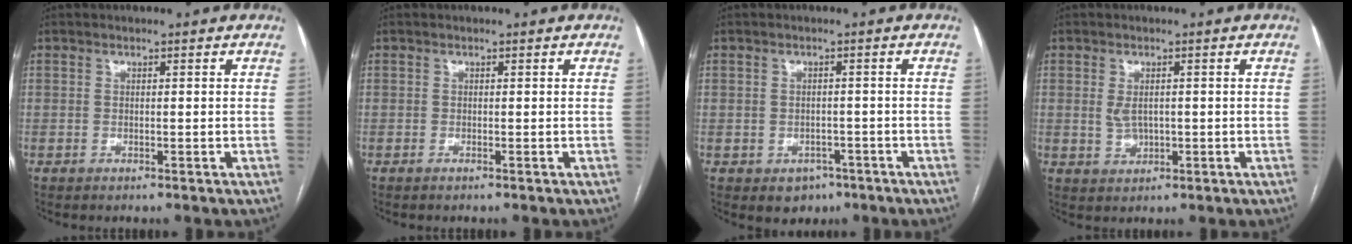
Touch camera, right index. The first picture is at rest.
{"total": 0.0}
{"total": 3.7, "force": [-1.8, 3.0, 1.4], "torque": [-0.008, 0.007, -0.012]}
{"total": 2.7, "force": [0.2, 1.6, 2.1], "torque": [-0.042, -0.005, 0.010]}